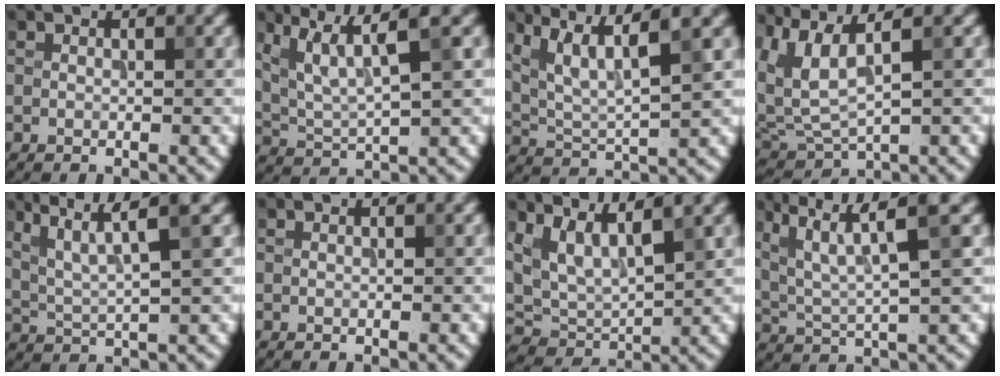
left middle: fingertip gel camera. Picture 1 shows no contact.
{"total": 6.1, "force": [3.0, 1.3, 5.1], "torque": [-0.097, 0.004, 0.065]}
{"total": 7.0, "force": [3.9, 1.6, 5.6], "torque": [-0.104, 0.005, 0.078]}
{"total": 6.2, "force": [3.2, 2.0, 5.0], "torque": [-0.123, 0.007, 0.069]}
{"total": 5.5, "force": [2.8, 1.0, 4.6], "torque": [-0.086, 0.003, 0.059]}
{"total": 0.0}
{"total": 5.8, "force": [2.9, 2.5, 4.4], "torque": [-0.098, -0.002, 0.059]}
{"total": 6.9, "force": [2.9, 1.6, 6.0], "torque": [-0.111, 0.004, 0.059]}